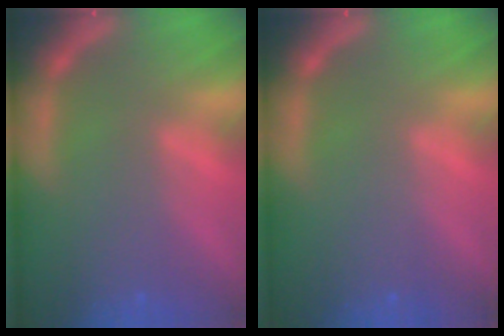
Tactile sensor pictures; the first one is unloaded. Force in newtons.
{"total": 0.0}